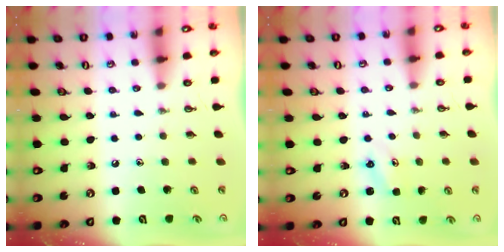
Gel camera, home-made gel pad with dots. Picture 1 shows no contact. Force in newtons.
{"total": 2.9, "press": 2.9, "slide": 0.3}